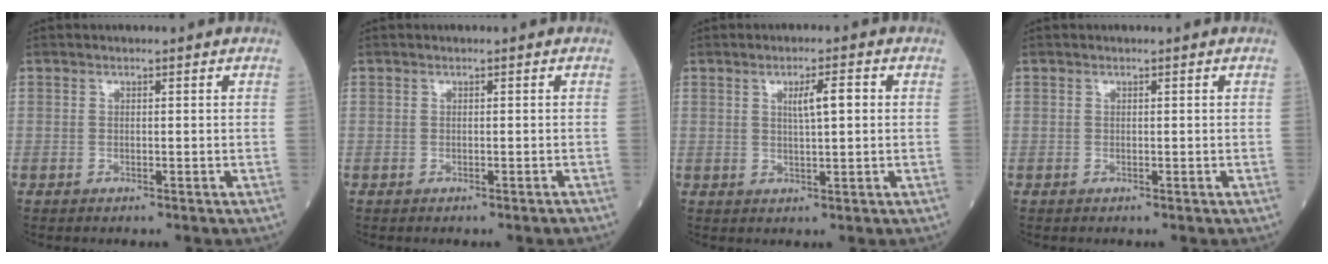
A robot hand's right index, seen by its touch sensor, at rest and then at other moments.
{"total": 0.0}
{"total": 3.8, "force": [1.0, 0.4, 3.7], "torque": [-0.064, 0.003, 0.018]}
{"total": 0.0}